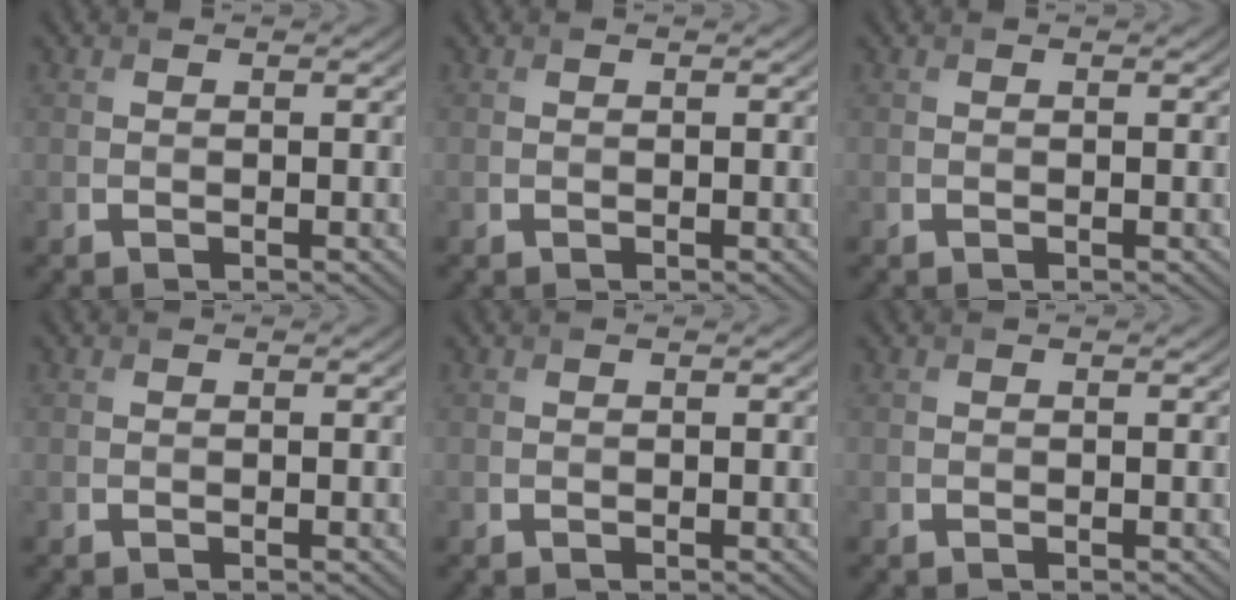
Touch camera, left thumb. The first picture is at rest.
{"total": 0.0}
{"total": 0.0}
{"total": 0.0}
{"total": 0.0}
{"total": 0.0}